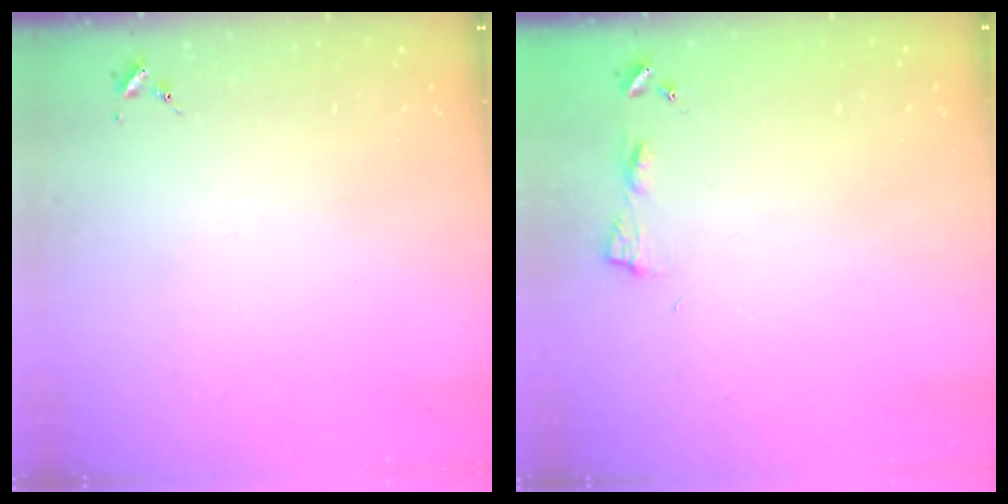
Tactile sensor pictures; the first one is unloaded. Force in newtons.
{"total": 4.2, "press": 4.1, "slide": 0.4}